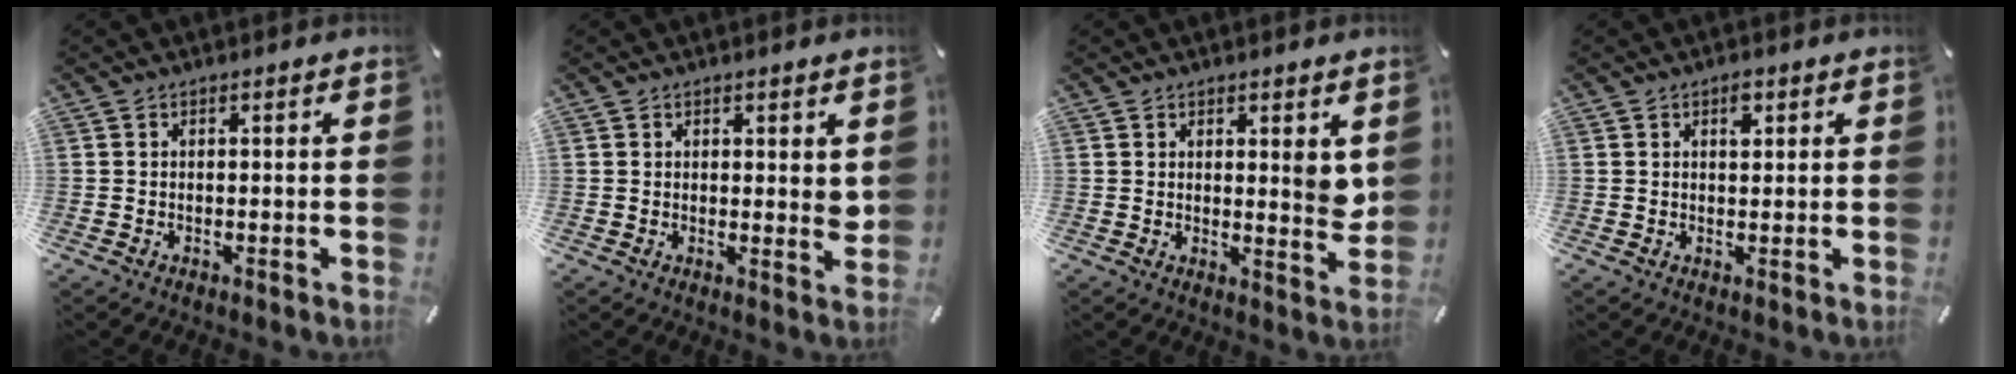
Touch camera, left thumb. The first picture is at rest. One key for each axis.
{"total": 2.7, "fx": 1.5, "fy": 1.4, "fz": 1.7, "tx": -0.010, "ty": -0.007, "tz": 0.022}
{"total": 4.6, "fx": 2.5, "fy": 1.7, "fz": 3.4, "tx": -0.032, "ty": -0.025, "tz": 0.037}
{"total": 2.7, "fx": 1.1, "fy": 1.6, "fz": 1.8, "tx": -0.016, "ty": -0.005, "tz": 0.014}